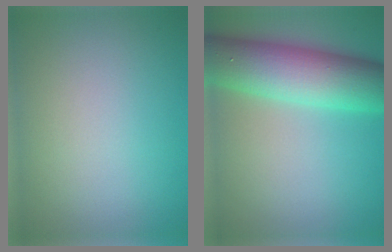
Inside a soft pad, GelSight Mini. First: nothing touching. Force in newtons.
{"total": 10.1, "press": 10.0, "slide": 0.5}